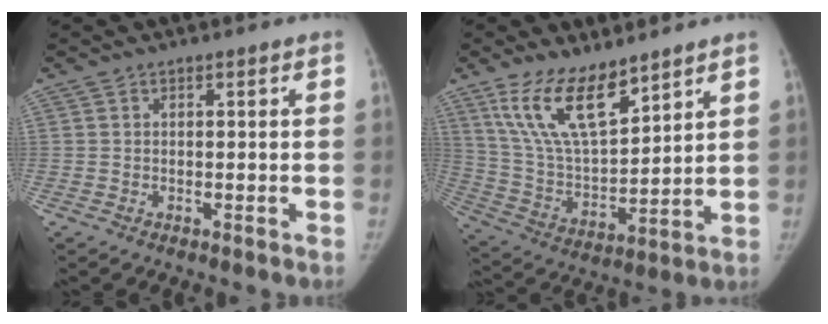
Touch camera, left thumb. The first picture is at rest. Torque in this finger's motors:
{"motor_torque": [0.56, 0.15, 1.62, -1.15, 0.47]}